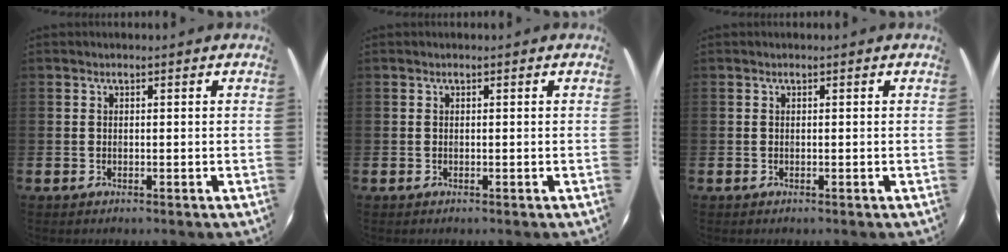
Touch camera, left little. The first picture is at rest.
{"total": 0.0}
{"total": 0.0}